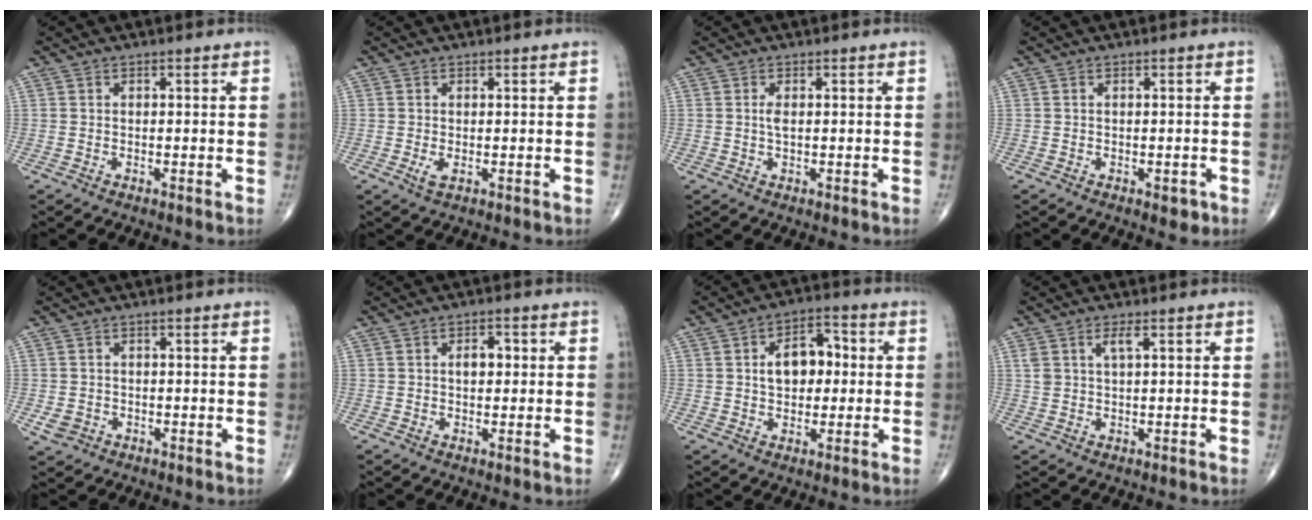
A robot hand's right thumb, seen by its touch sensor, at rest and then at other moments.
{"total": 1.6, "force": [-0.3, 0.8, 1.4], "torque": [-0.030, -0.006, -0.002]}
{"total": 1.4, "force": [0.2, 0.5, 1.3], "torque": [-0.029, -0.001, 0.004]}
{"total": 2.0, "force": [-0.8, 1.1, 1.5], "torque": [-0.011, 0.000, -0.007]}
{"total": 2.7, "force": [-0.8, 2.3, 1.1], "torque": [-0.017, 0.001, -0.007]}
{"total": 3.2, "force": [0.5, 1.9, 2.5], "torque": [-0.033, 0.007, 0.006]}
{"total": 9.0, "force": [1.0, 5.9, 6.8], "torque": [-0.079, 0.019, 0.011]}
{"total": 2.7, "force": [1.3, 0.8, 2.3], "torque": [-0.050, -0.001, 0.028]}